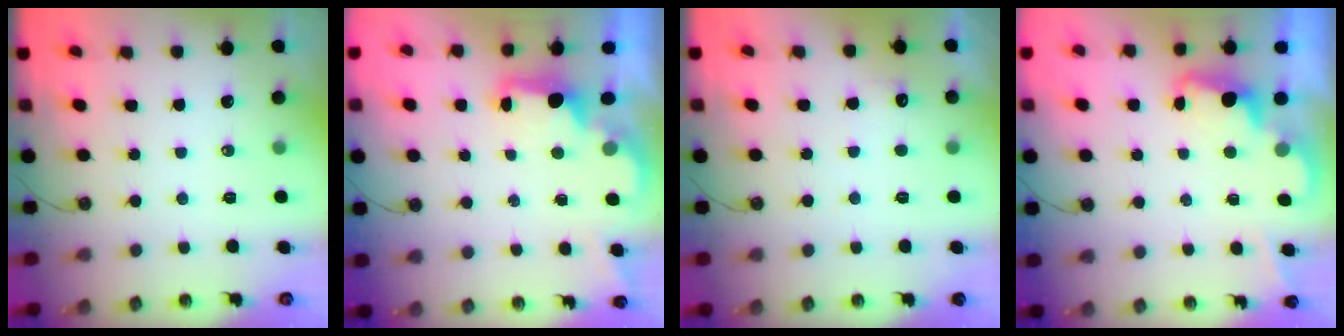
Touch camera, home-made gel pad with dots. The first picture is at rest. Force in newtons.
{"total": 2.3, "press": 2.2, "slide": 0.7}
{"total": 5.7, "press": 5.7, "slide": 0.9}
{"total": 2.5, "press": 2.4, "slide": 0.5}